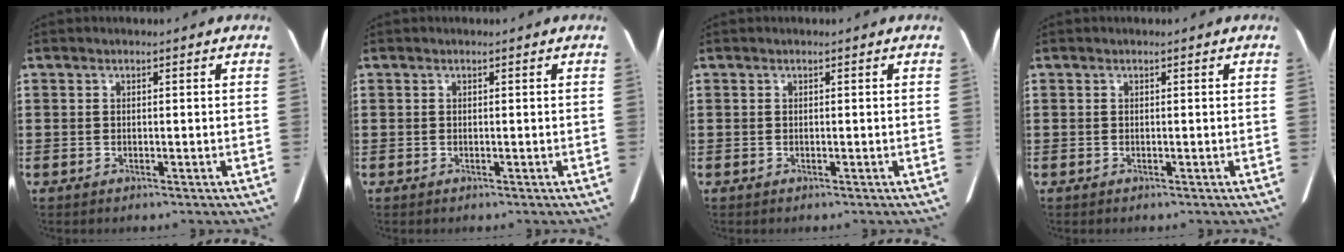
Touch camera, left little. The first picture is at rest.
{"total": 0.0}
{"total": 0.0}
{"total": 0.0}